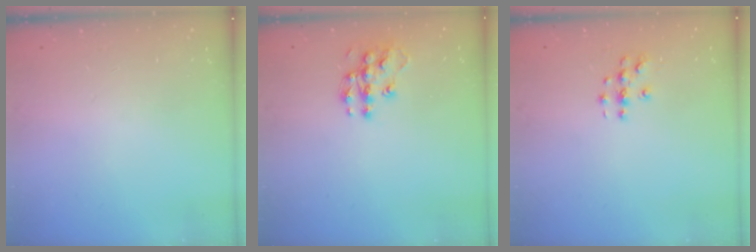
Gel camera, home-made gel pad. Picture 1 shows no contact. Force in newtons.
{"total": 11.3, "press": 11.3, "slide": 0.7}
{"total": 3.9, "press": 3.9, "slide": 0.5}